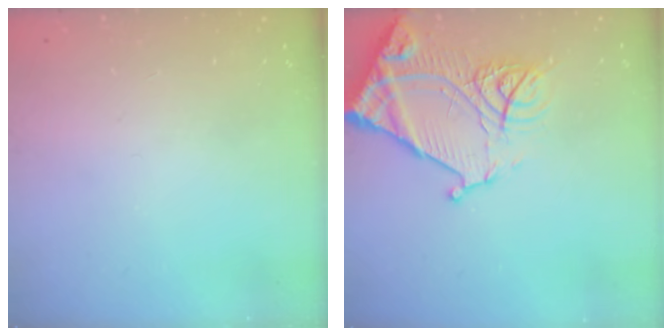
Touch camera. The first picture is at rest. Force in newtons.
{"total": 16.3, "press": 16.2, "slide": 1.7}